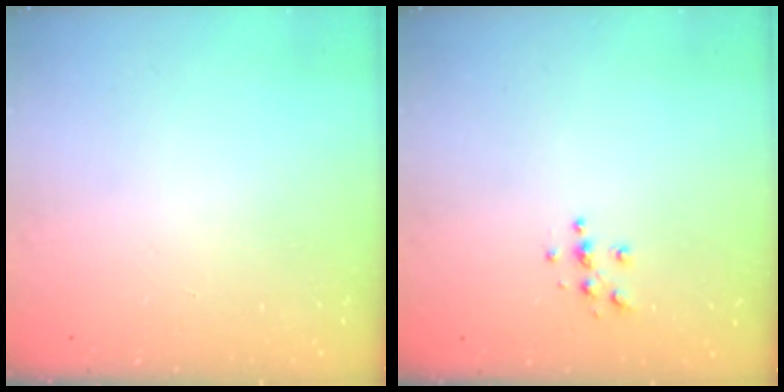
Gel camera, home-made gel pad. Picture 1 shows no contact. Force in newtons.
{"total": 5.0, "press": 5.0, "slide": 0.4}